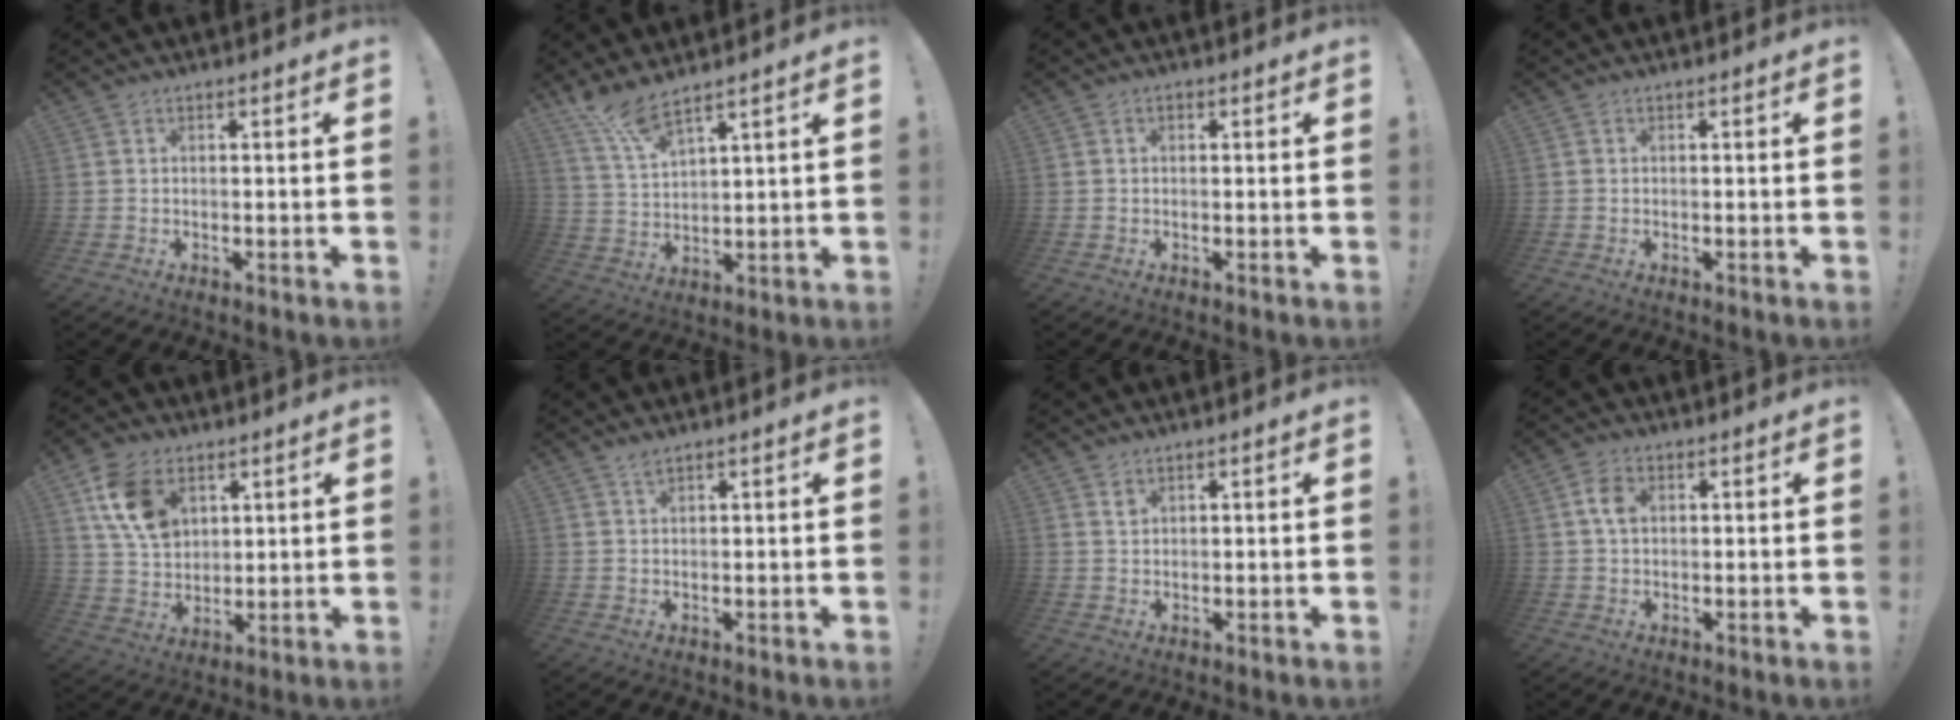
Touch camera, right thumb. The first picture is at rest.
{"total": 7.7, "force": [6.6, 0.9, 4.0], "torque": [-0.094, -0.034, 0.121]}
{"total": 0.6, "force": [-0.1, 0.5, 0.3], "torque": [-0.005, 0.003, -0.003]}
{"total": 0.0}
{"total": 13.3, "force": [6.1, 9.4, 7.3], "torque": [-0.119, -0.010, 0.122]}
{"total": 1.6, "force": [1.3, 0.2, 0.9], "torque": [-0.018, -0.001, 0.023]}
{"total": 1.4, "force": [1.0, 0.9, 0.4], "torque": [0.001, -0.004, 0.018]}
{"total": 4.7, "force": [1.0, 3.3, 3.2], "torque": [-0.047, 0.004, 0.019]}